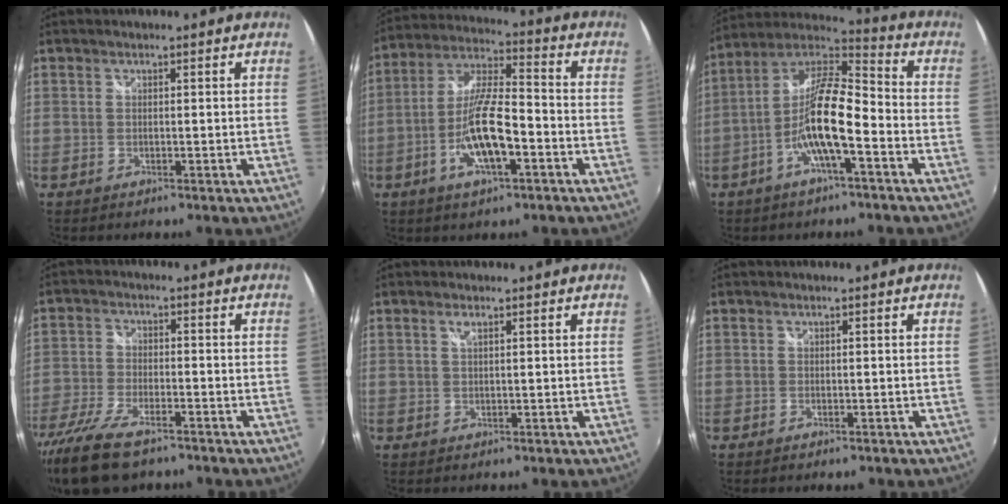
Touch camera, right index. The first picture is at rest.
{"total": 12.8, "force": [-4.9, 3.4, 11.3], "torque": [-0.234, -0.001, -0.090]}
{"total": 13.2, "force": [-4.8, 2.8, 12.0], "torque": [-0.233, 0.007, -0.096]}
{"total": 12.8, "force": [-9.7, 4.4, 7.2], "torque": [-0.172, -0.041, -0.183]}
{"total": 1.0, "force": [0.5, 0.1, 0.8], "torque": [-0.014, 0.001, 0.009]}
{"total": 1.0, "force": [-0.7, 0.6, 0.4], "torque": [-0.007, -0.001, -0.012]}